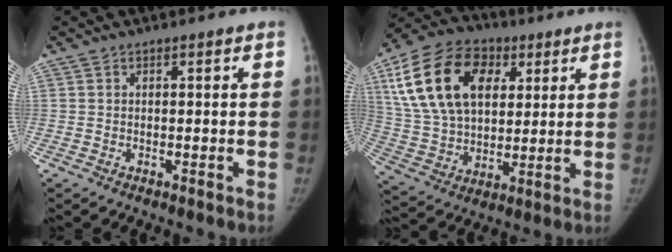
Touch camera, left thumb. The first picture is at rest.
{"total": 22.5, "force": [7.9, 14.9, 15.0], "torque": [-0.273, 0.002, 0.141]}